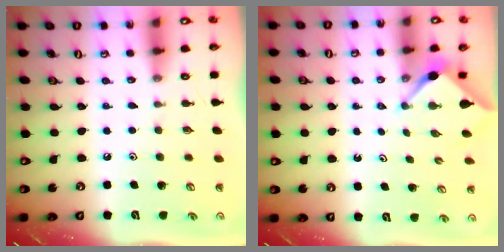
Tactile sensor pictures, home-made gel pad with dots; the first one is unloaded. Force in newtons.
{"total": 3.0, "press": 2.9, "slide": 0.3}